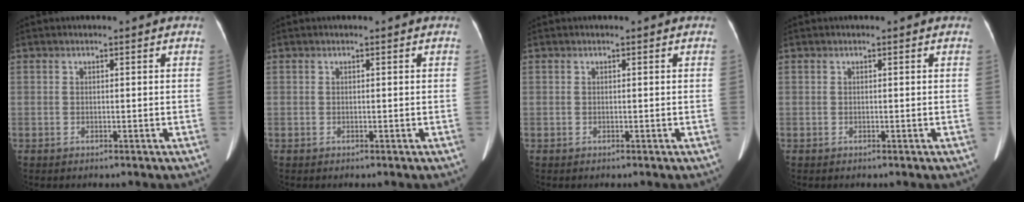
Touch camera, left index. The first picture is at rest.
{"total": 0.0}
{"total": 0.0}
{"total": 0.0}